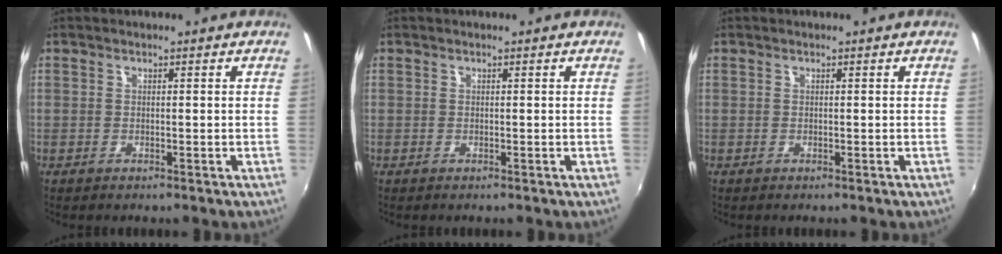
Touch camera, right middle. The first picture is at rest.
{"total": 0.0}
{"total": 0.0}